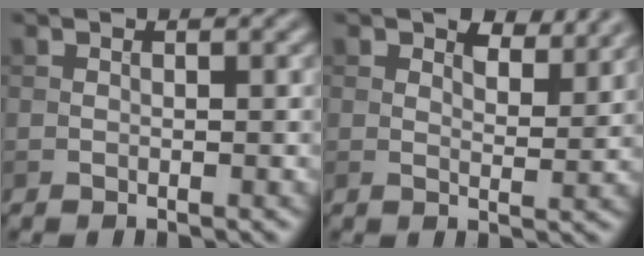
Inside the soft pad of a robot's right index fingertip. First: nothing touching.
{"total": 3.7, "force": [2.8, 1.4, 1.9], "torque": [-0.033, -0.005, 0.038]}